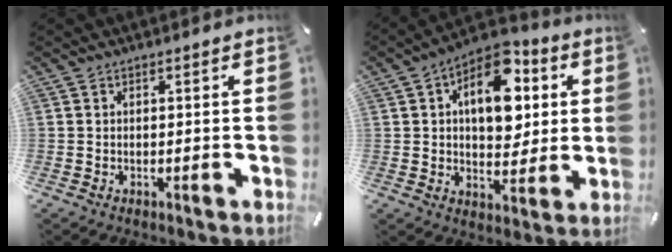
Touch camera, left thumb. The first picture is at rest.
{"total": 14.7, "force": [4.6, 9.4, 10.3], "torque": [-0.147, -0.018, 0.077]}